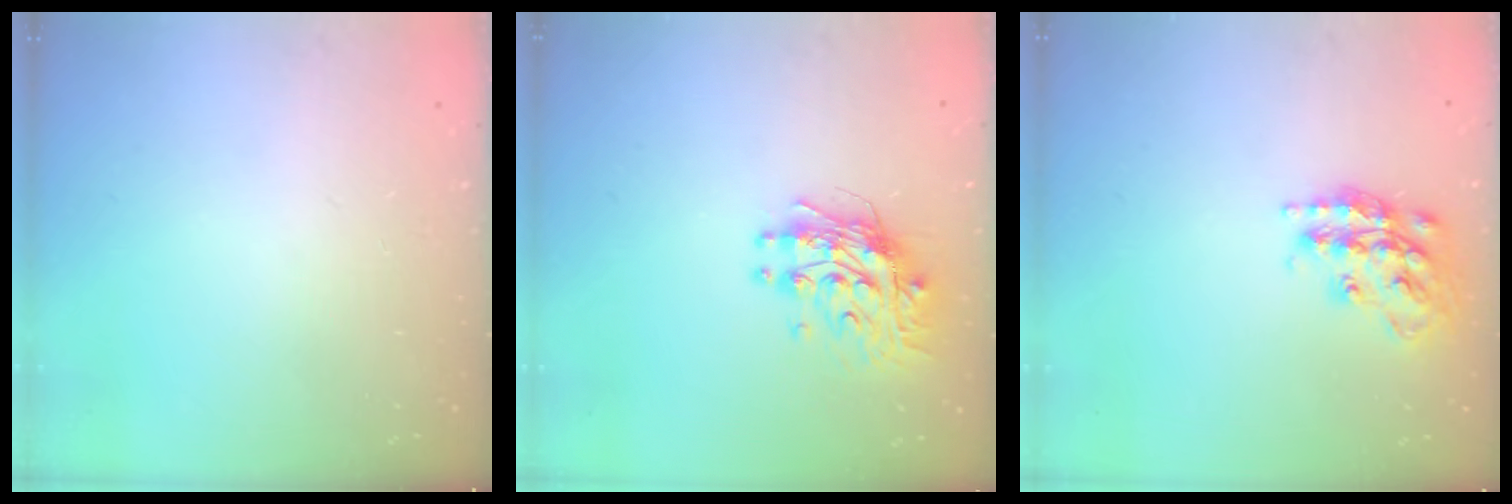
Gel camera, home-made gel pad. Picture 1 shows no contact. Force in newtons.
{"total": 10.1, "press": 10.1, "slide": 0.8}
{"total": 18.0, "press": 17.9, "slide": 1.2}